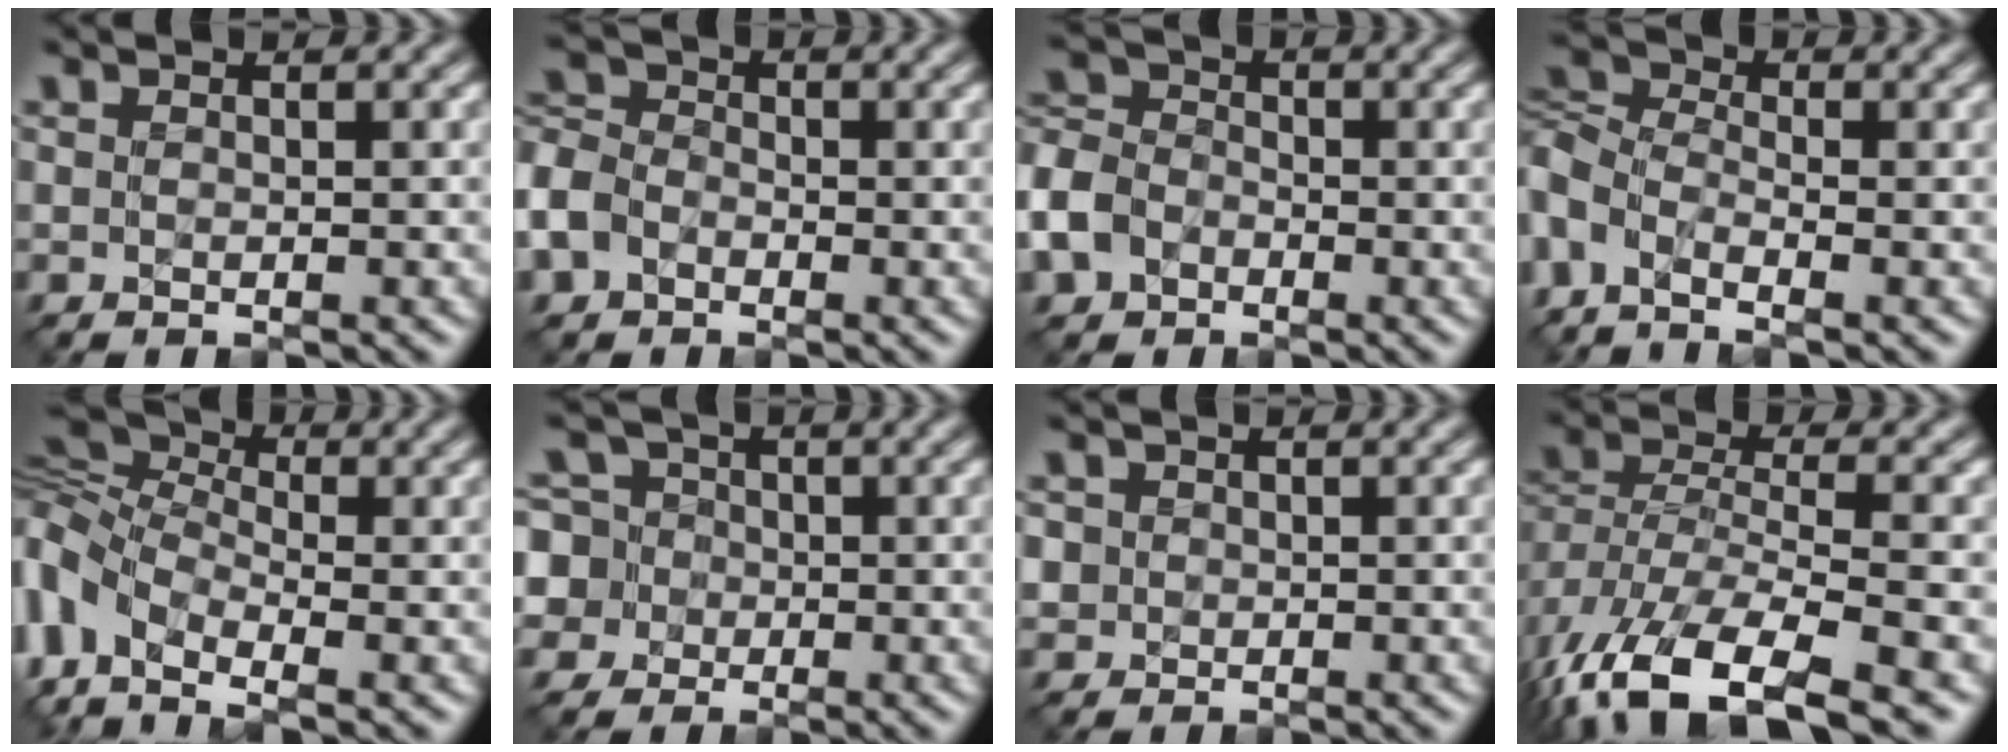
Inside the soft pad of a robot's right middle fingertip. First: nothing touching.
{"total": 3.0, "force": [-1.8, 2.2, 0.6], "torque": [-0.047, 0.010, -0.049]}
{"total": 3.4, "force": [-2.0, 2.7, 0.8], "torque": [-0.056, 0.010, -0.052]}
{"total": 4.4, "force": [-2.1, 2.6, 2.9], "torque": [-0.098, 0.001, -0.054]}
{"total": 6.5, "force": [-1.4, 4.5, 4.4], "torque": [-0.147, 0.010, -0.044]}
{"total": 4.8, "force": [-0.3, 4.8, -0.1], "torque": [-0.027, 0.034, -0.042]}
{"total": 1.1, "force": [0.1, 0.8, -0.8], "torque": [-0.002, 0.005, 0.001]}
{"total": 10.1, "force": [-6.2, 4.6, 6.5], "torque": [-0.172, -0.015, -0.098]}